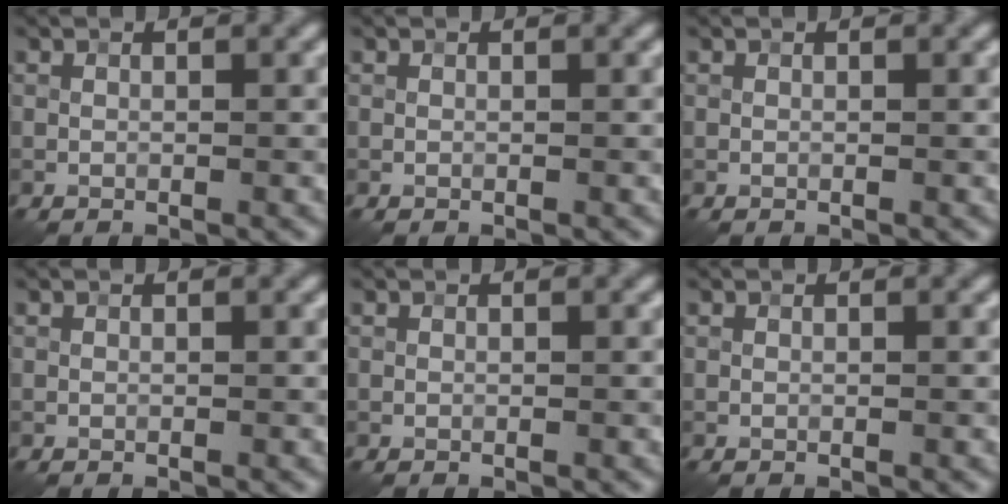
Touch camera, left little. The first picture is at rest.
{"total": 0.0}
{"total": 0.0}
{"total": 0.0}
{"total": 0.0}
{"total": 0.0}